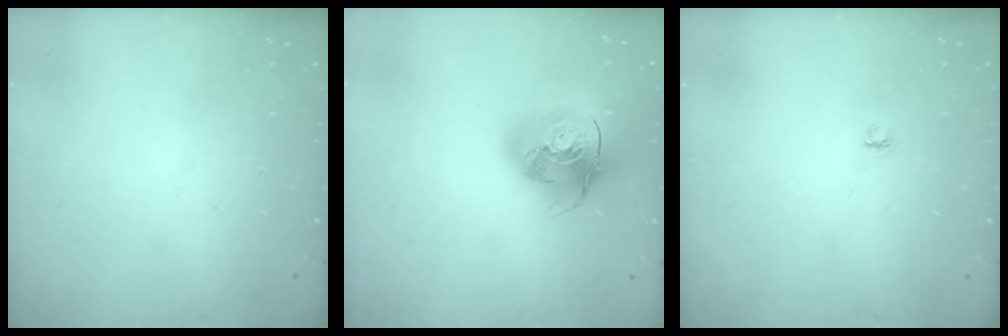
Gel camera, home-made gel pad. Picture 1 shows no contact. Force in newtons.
{"total": 16.2, "press": 16.0, "slide": 2.4}
{"total": 3.8, "press": 3.8, "slide": 0.5}